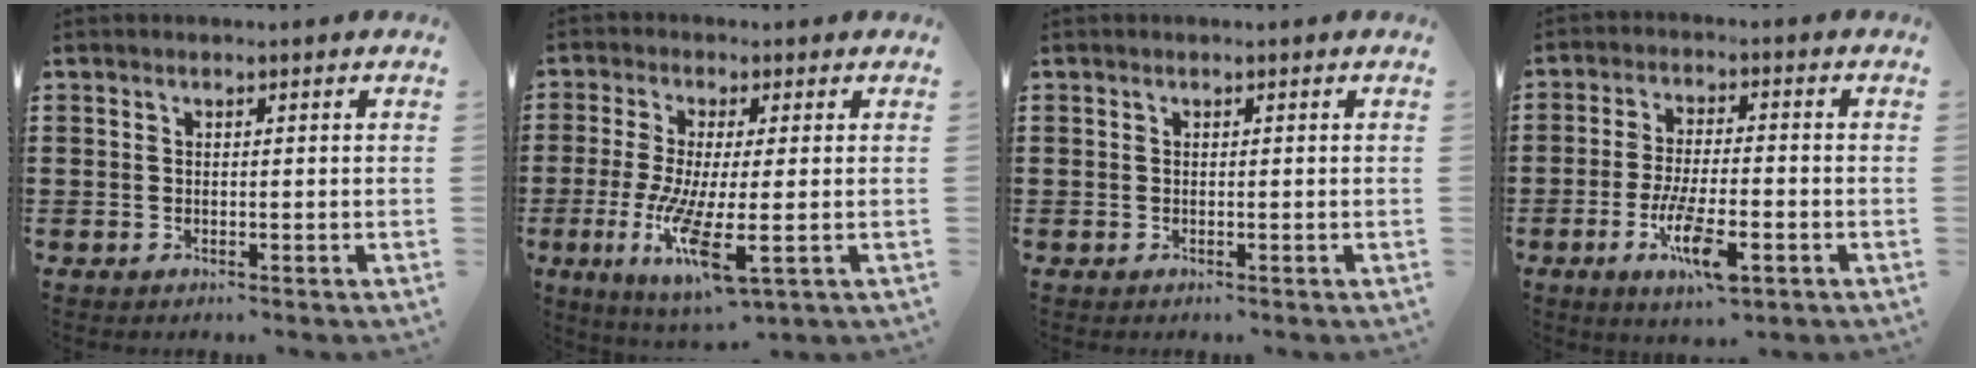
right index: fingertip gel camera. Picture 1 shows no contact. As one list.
[{"total": 9.8, "force": [-2.6, 1.3, 9.3], "torque": [-0.197, -0.025, -0.046]}, {"total": 0.0}, {"total": 9.0, "force": [-3.7, 2.5, 7.8], "torque": [-0.162, -0.010, -0.065]}]